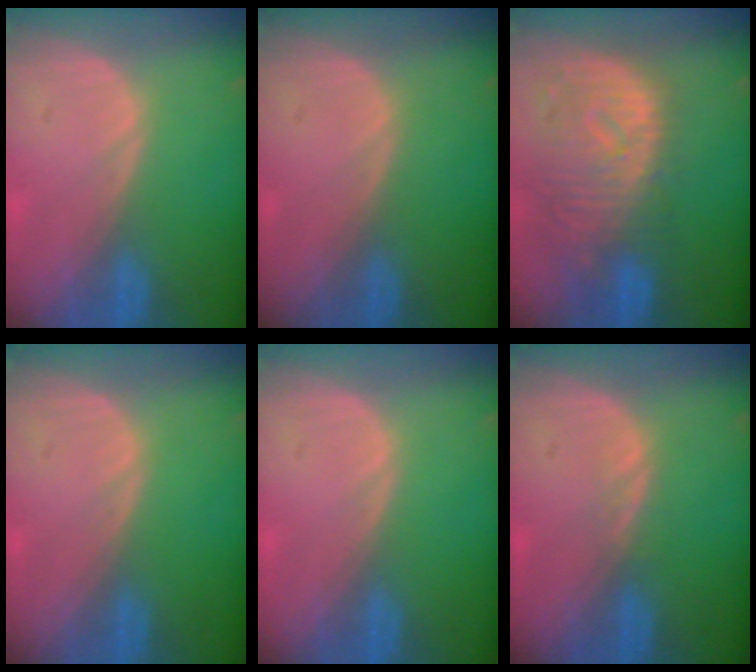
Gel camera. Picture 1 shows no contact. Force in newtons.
{"total": 0.0}
{"total": 11.3, "press": 9.9, "slide": 5.4}
{"total": 0.0}
{"total": 0.0}
{"total": 1.1, "press": 1.0, "slide": 0.2}